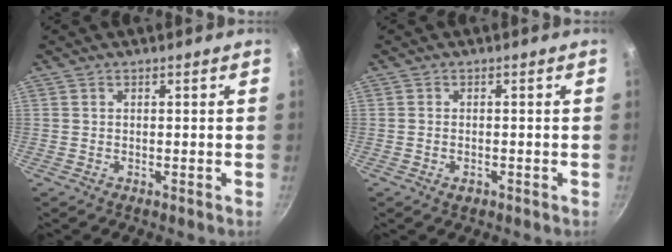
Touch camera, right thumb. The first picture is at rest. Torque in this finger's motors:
{"motor_torque": [-0.33, -0.06, -0.17, -0.32, 0.01]}